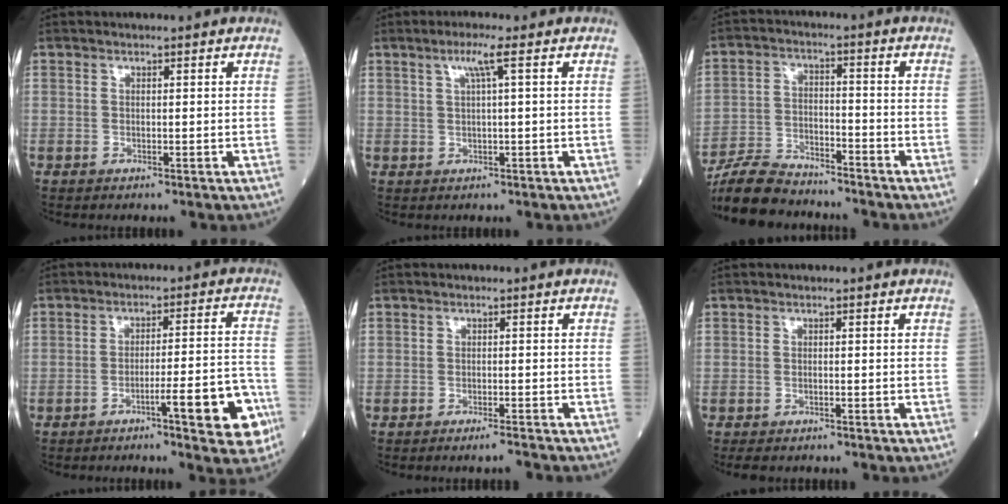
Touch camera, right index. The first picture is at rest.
{"total": 2.9, "force": [1.2, -0.5, 2.6], "torque": [-0.056, 0.006, 0.025]}
{"total": 10.1, "force": [-9.4, 2.6, 2.7], "torque": [-0.059, -0.006, -0.172]}
{"total": 9.6, "force": [-4.7, 1.0, 8.3], "torque": [-0.109, 0.018, -0.059]}
{"total": 2.4, "force": [-2.1, -0.4, 0.9], "torque": [-0.016, -0.004, -0.030]}
{"total": 3.2, "force": [-2.6, 1.4, 1.0], "torque": [-0.018, -0.002, -0.034]}